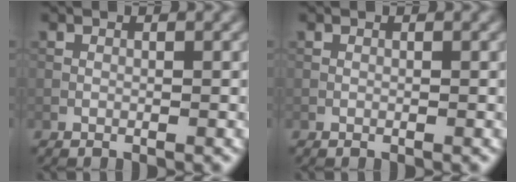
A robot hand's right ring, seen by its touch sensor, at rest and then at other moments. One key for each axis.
{"total": 0.0}